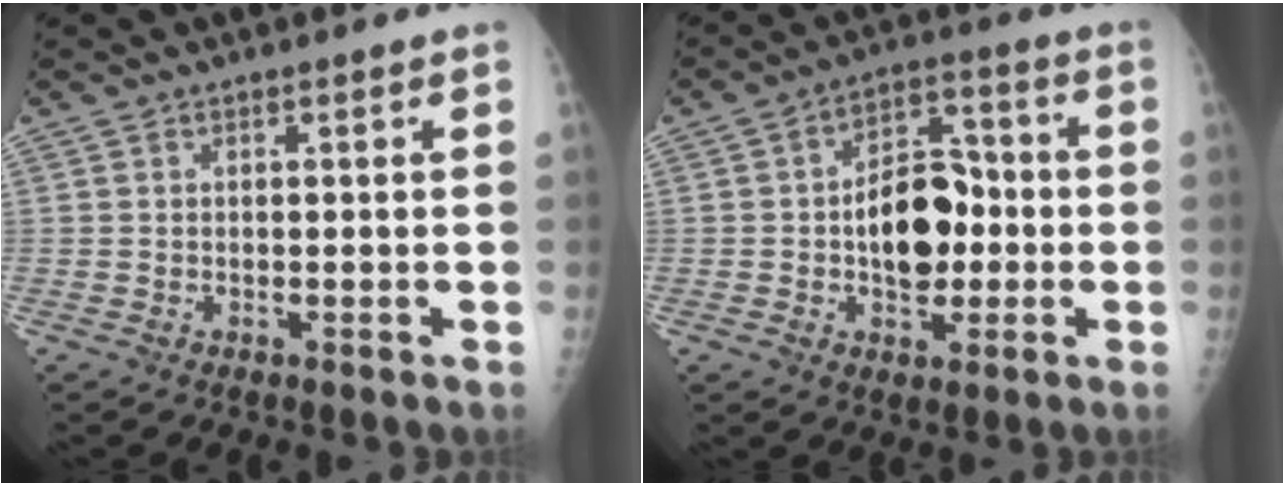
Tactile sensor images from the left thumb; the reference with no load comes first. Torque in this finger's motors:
{"motor_torque": [1.20, 1.11, 0.43, -0.33, 0.24]}